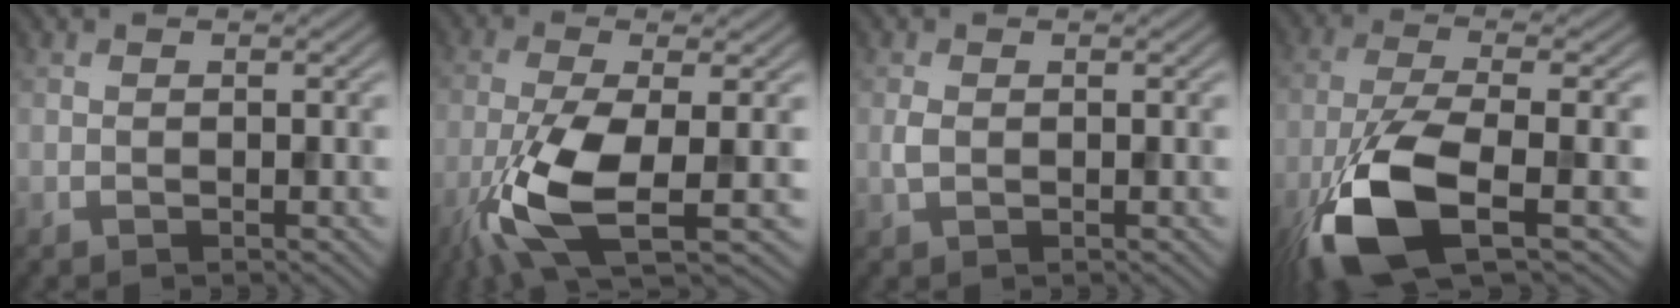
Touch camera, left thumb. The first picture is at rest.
{"total": 9.8, "force": [-3.7, 2.8, 8.7], "torque": [-0.184, -0.014, -0.076]}
{"total": 1.2, "force": [0.0, 0.8, 1.0], "torque": [-0.027, 0.000, 0.000]}
{"total": 11.9, "force": [-5.4, 3.8, 9.9], "torque": [-0.216, -0.020, -0.113]}